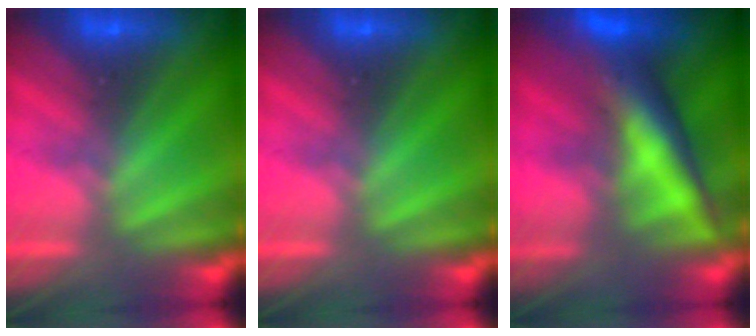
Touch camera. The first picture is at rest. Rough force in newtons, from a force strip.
{"total": 0.0}
{"total": 6.4}